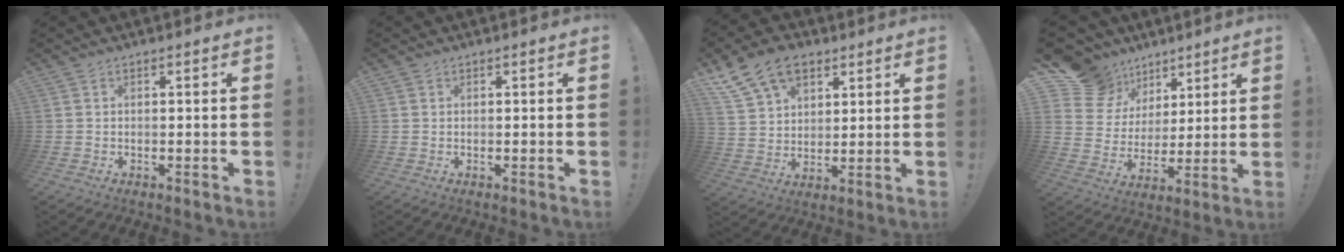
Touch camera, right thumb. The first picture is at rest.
{"total": 0.6, "force": [0.4, 0.4, 0.0], "torque": [0.003, -0.001, 0.007]}
{"total": 13.7, "force": [7.9, 9.1, 6.6], "torque": [-0.114, -0.037, 0.155]}
{"total": 14.9, "force": [8.8, 11.3, 4.1], "torque": [-0.068, -0.055, 0.181]}